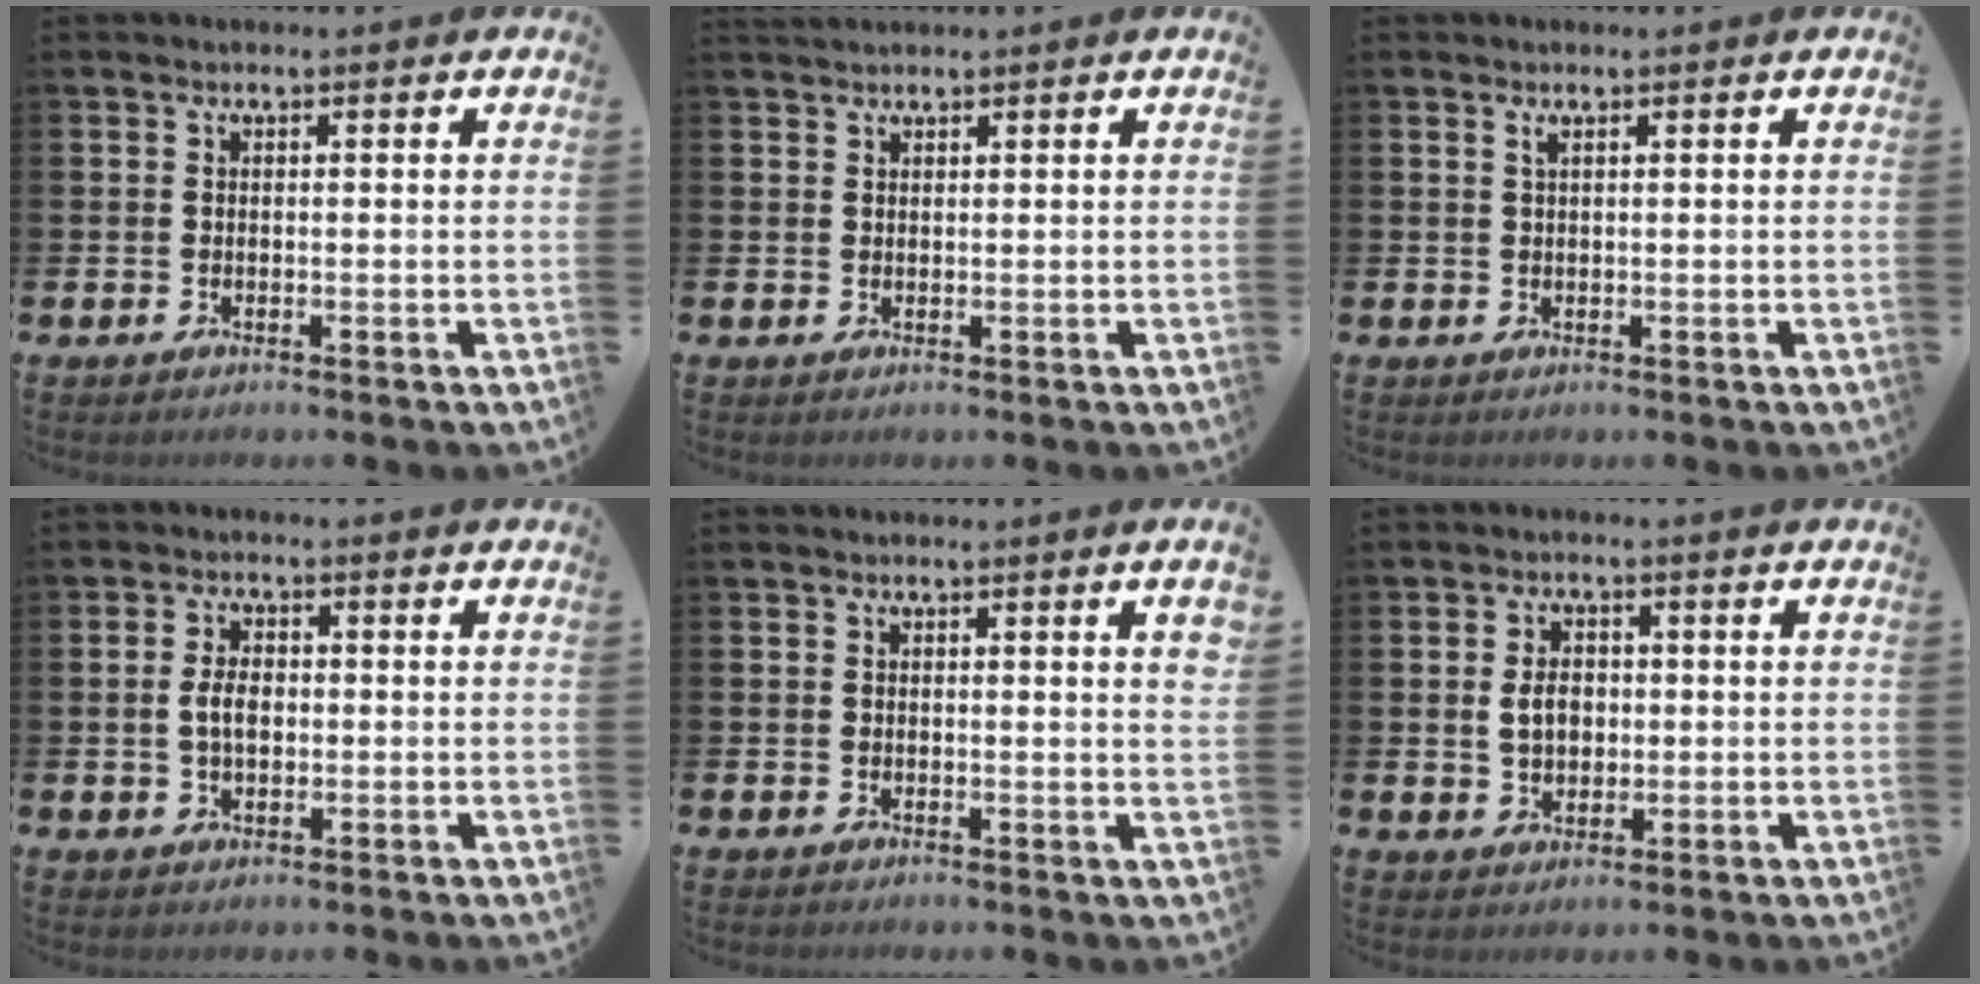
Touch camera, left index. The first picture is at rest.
{"total": 1.2, "force": [1.2, 0.3, 0.2], "torque": [0.003, -0.001, 0.020]}
{"total": 0.7, "force": [0.4, 0.0, 0.5], "torque": [-0.009, 0.001, 0.006]}
{"total": 3.4, "force": [0.0, 2.0, 2.7], "torque": [-0.043, 0.006, -0.004]}
{"total": 1.8, "force": [0.6, -0.1, 1.7], "torque": [-0.030, -0.002, 0.008]}
{"total": 3.7, "force": [0.4, 2.7, 2.4], "torque": [-0.036, 0.006, 0.001]}